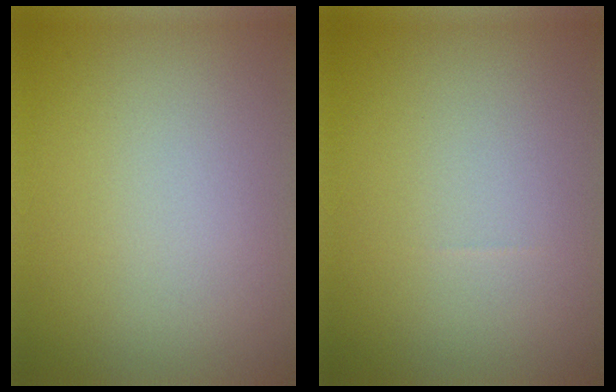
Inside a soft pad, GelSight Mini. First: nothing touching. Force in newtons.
{"total": 0.0}